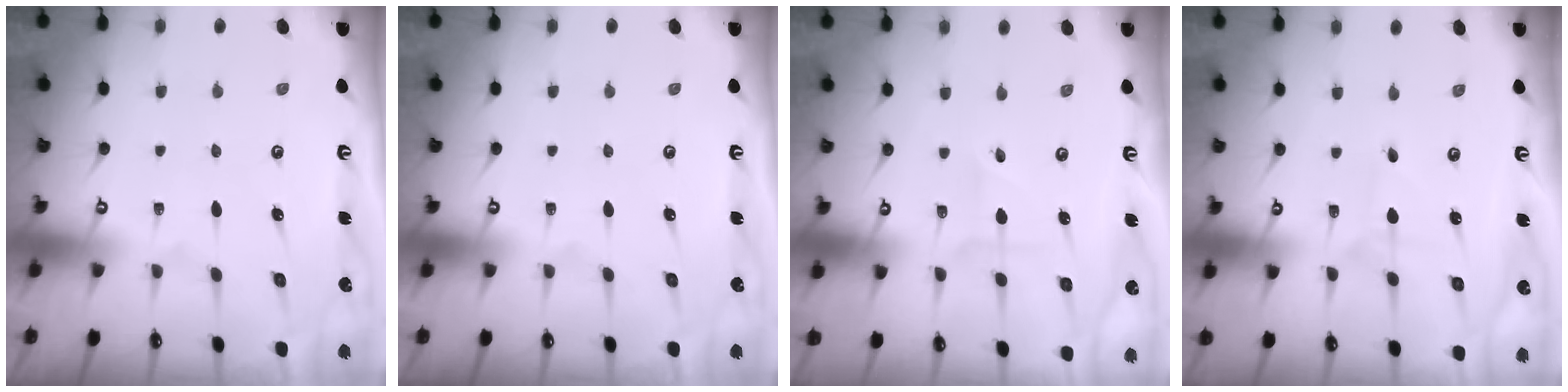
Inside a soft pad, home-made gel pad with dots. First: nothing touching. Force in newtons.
{"total": 0.0}
{"total": 1.8, "press": 1.8, "slide": 0.1}
{"total": 0.7, "press": 0.7, "slide": 0.0}